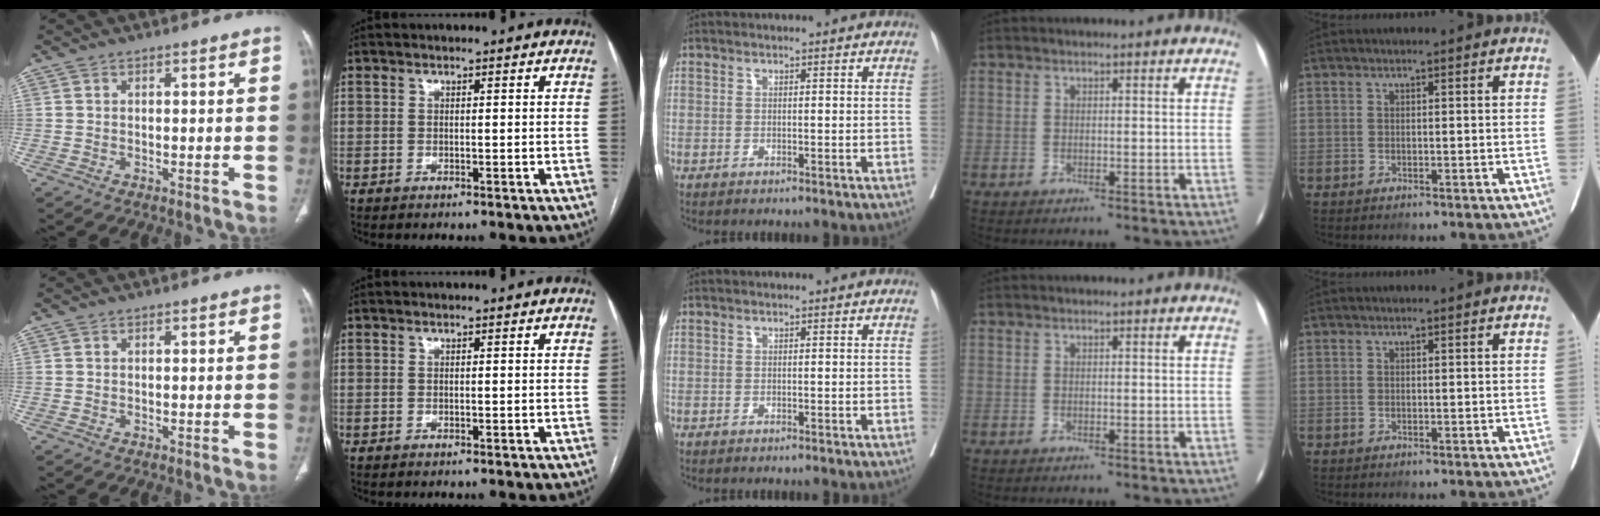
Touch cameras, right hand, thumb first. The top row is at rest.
{}